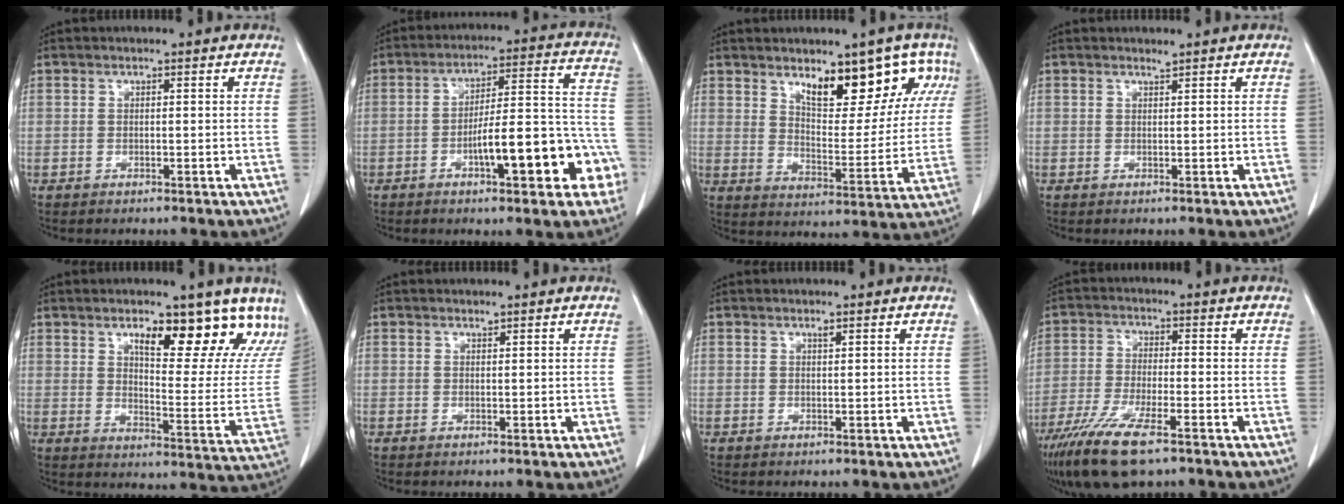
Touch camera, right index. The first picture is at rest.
{"total": 16.2, "force": [-5.9, 4.1, 14.5], "torque": [-0.176, 0.044, -0.075]}
{"total": 14.7, "force": [8.7, 6.1, 10.2], "torque": [-0.118, 0.000, 0.134]}
{"total": 0.8, "force": [0.8, 0.3, 0.1], "torque": [-0.005, 0.001, 0.016]}
{"total": 17.8, "force": [12.2, 5.9, 11.5], "torque": [-0.129, -0.018, 0.162]}
{"total": 0.8, "force": [0.6, 0.4, 0.2], "torque": [-0.004, 0.001, 0.012]}
{"total": 1.0, "force": [0.6, 0.5, 0.7], "torque": [-0.016, 0.003, 0.014]}
{"total": 12.2, "force": [-7.8, 3.0, 8.9], "torque": [-0.174, -0.027, -0.133]}